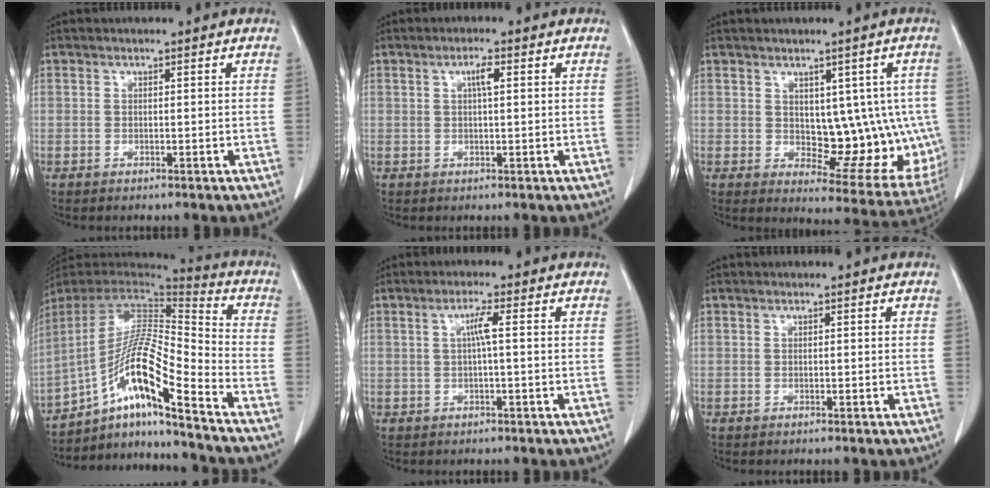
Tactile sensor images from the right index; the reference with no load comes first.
{"total": 2.1, "force": [0.6, 0.3, 2.0], "torque": [-0.038, 0.003, 0.011]}
{"total": 12.7, "force": [0.7, 6.9, 10.6], "torque": [-0.108, 0.005, 0.029]}
{"total": 16.4, "force": [-10.2, 0.4, 12.8], "torque": [-0.247, 0.007, -0.182]}
{"total": 2.5, "force": [0.3, -0.1, 2.5], "torque": [-0.049, 0.004, 0.005]}
{"total": 0.0}